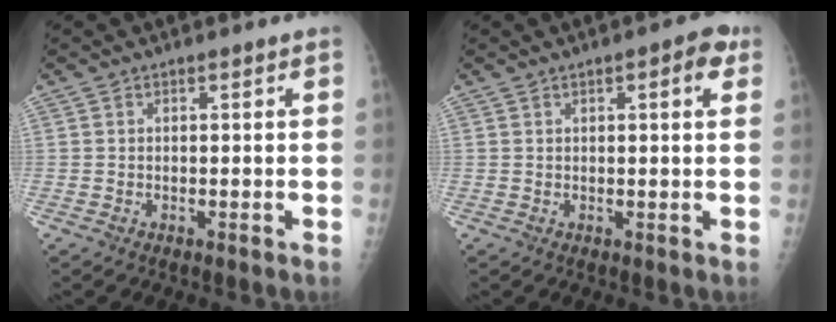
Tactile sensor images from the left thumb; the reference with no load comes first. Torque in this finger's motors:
{"motor_torque": [-0.17, 0.10, -0.05, -0.18, 0.03]}